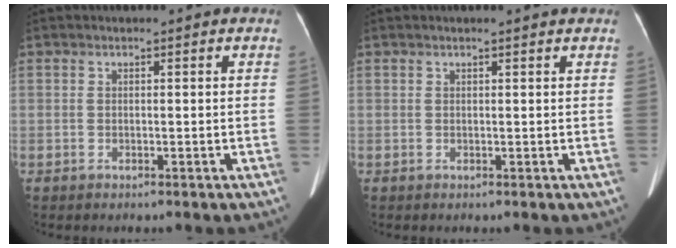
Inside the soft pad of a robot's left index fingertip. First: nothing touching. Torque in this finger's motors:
{"motor_torque": [0.02, 0.15, -0.07, -0.02]}